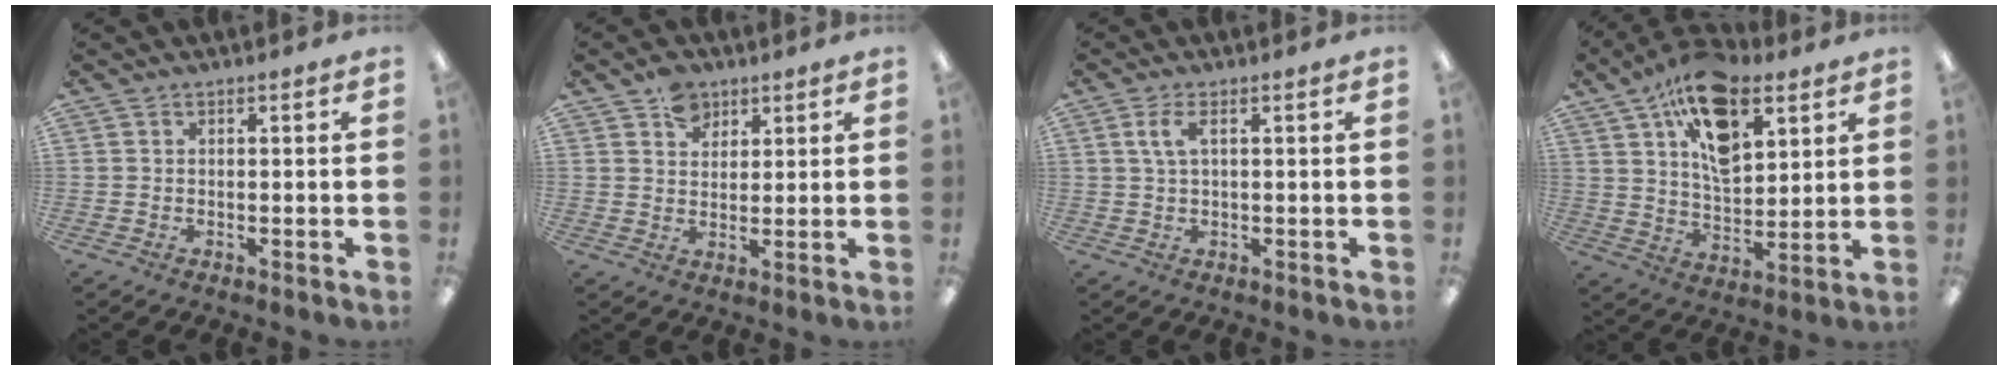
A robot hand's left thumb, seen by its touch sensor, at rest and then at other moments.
{"total": 5.8, "force": [3.8, 4.0, 1.8], "torque": [-0.025, -0.008, 0.069]}
{"total": 3.6, "force": [1.3, 1.1, 3.2], "torque": [-0.067, 0.003, 0.021]}
{"total": 17.0, "force": [9.8, 8.8, 10.7], "torque": [-0.177, -0.039, 0.176]}